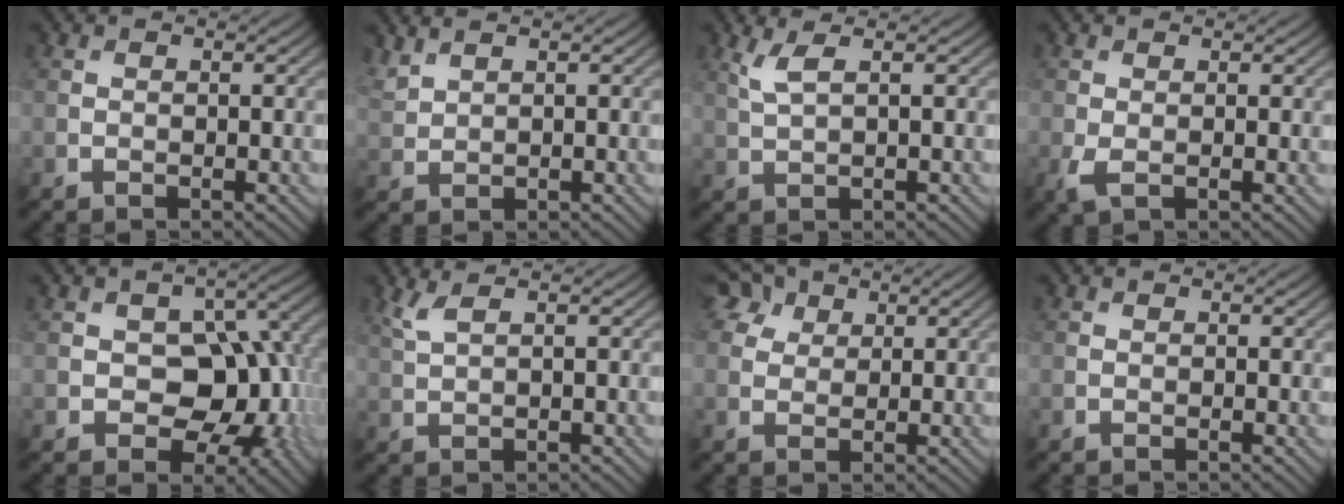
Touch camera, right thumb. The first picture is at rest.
{"total": 2.1, "force": [1.9, 0.4, 0.8], "torque": [-0.024, 0.007, 0.049]}
{"total": 2.7, "force": [1.4, 0.6, 2.3], "torque": [-0.051, 0.006, 0.033]}
{"total": 2.0, "force": [-0.3, 1.0, 1.8], "torque": [-0.049, -0.010, -0.003]}
{"total": 10.5, "force": [-1.4, 7.0, 7.7], "torque": [-0.088, -0.001, -0.031]}
{"total": 2.4, "force": [1.5, 0.5, 1.9], "torque": [-0.043, 0.008, 0.036]}
{"total": 3.8, "force": [2.2, 2.7, 1.4], "torque": [-0.031, 0.009, 0.042]}
{"total": 0.0}